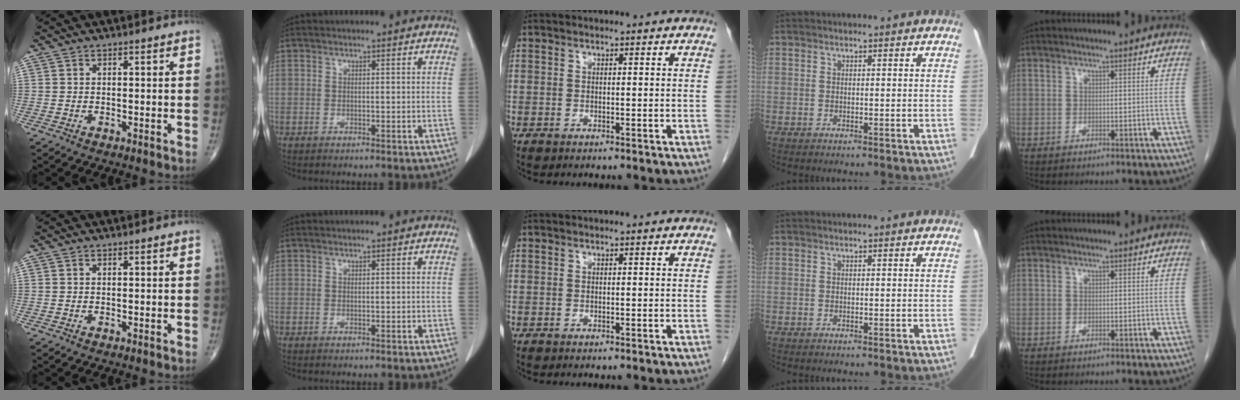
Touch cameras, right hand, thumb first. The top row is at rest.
{}